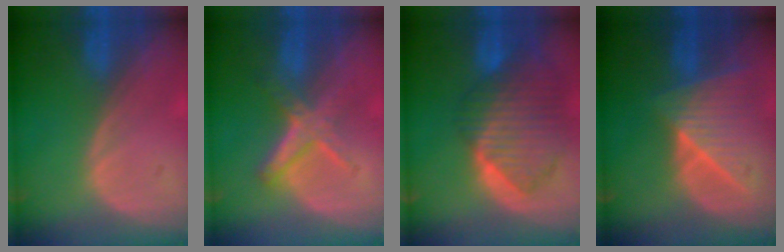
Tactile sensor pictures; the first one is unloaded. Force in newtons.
{"total": 5.7, "press": 5.5, "slide": 1.8}
{"total": 10.5, "press": 9.1, "slide": 5.2}
{"total": 8.6, "press": 7.7, "slide": 3.8}